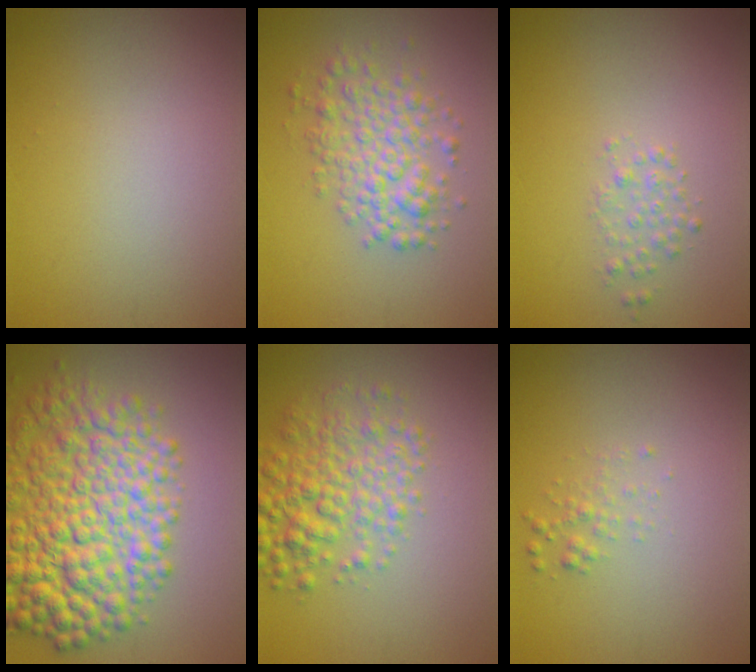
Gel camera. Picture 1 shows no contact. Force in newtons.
{"total": 4.0, "press": 4.0, "slide": 0.1}
{"total": 1.3, "press": 1.3, "slide": 0.0}
{"total": 10.2, "press": 10.2, "slide": 0.3}
{"total": 4.9, "press": 4.9, "slide": 0.1}
{"total": 1.0, "press": 1.0, "slide": 0.0}